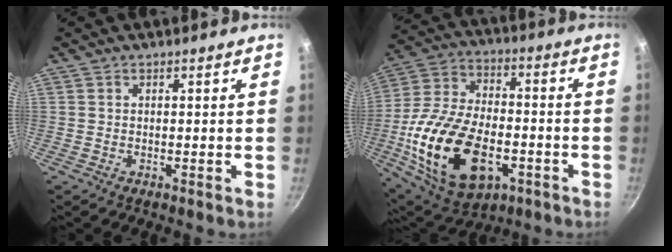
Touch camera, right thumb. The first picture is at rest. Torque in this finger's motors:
{"motor_torque": [-0.28, 1.33, 2.23, -0.53, 0.65]}